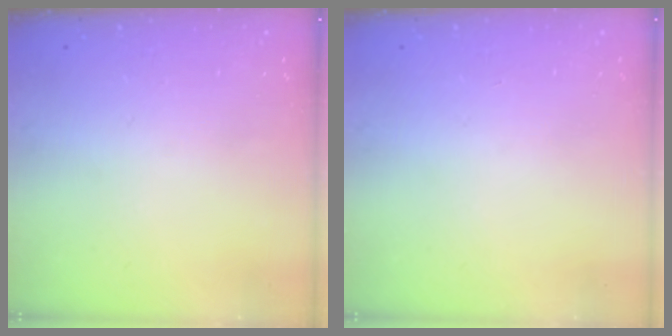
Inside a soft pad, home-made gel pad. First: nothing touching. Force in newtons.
{"total": 0.0}